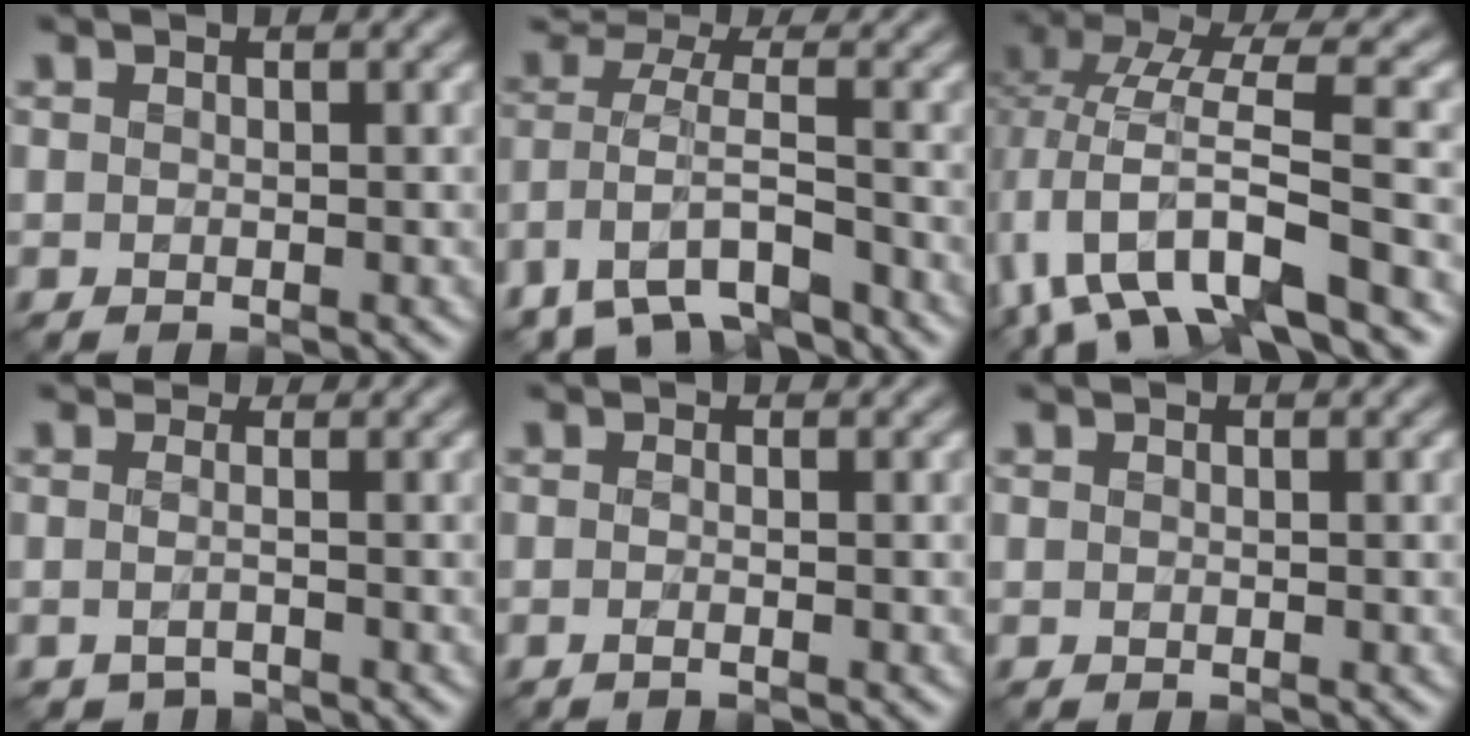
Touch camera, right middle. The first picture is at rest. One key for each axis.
{"total": 6.2, "fx": -4.6, "fy": 2.7, "fz": 3.1, "tx": -0.054, "ty": -0.005, "tz": -0.089}
{"total": 8.8, "fx": -3.9, "fy": 2.6, "fz": 7.4, "tx": -0.141, "ty": 0.015, "tz": -0.083}
{"total": 1.0, "fx": -0.8, "fy": 0.6, "fz": 0.4, "tx": -0.006, "ty": -0.005, "tz": -0.016}
{"total": 0.7, "fx": -0.3, "fy": 0.1, "fz": 0.7, "tx": -0.013, "ty": -0.010, "tz": -0.011}
{"total": 0.0}